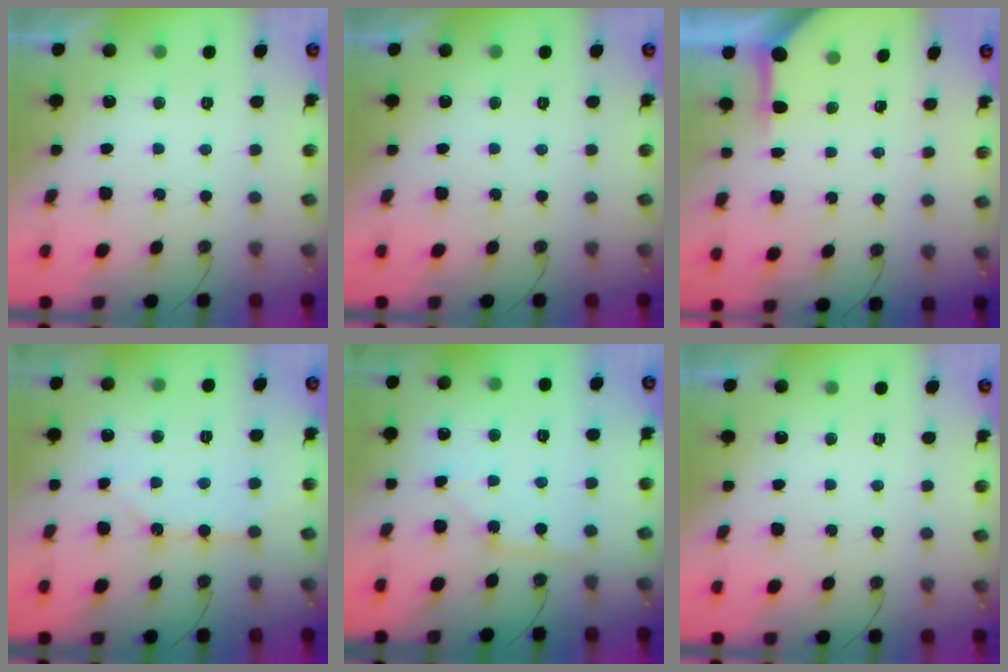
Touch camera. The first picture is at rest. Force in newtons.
{"total": 0.0}
{"total": 3.9, "press": 3.9, "slide": 0.2}
{"total": 5.9, "press": 5.9, "slide": 0.4}
{"total": 2.1, "press": 2.1, "slide": 0.3}
{"total": 0.0}